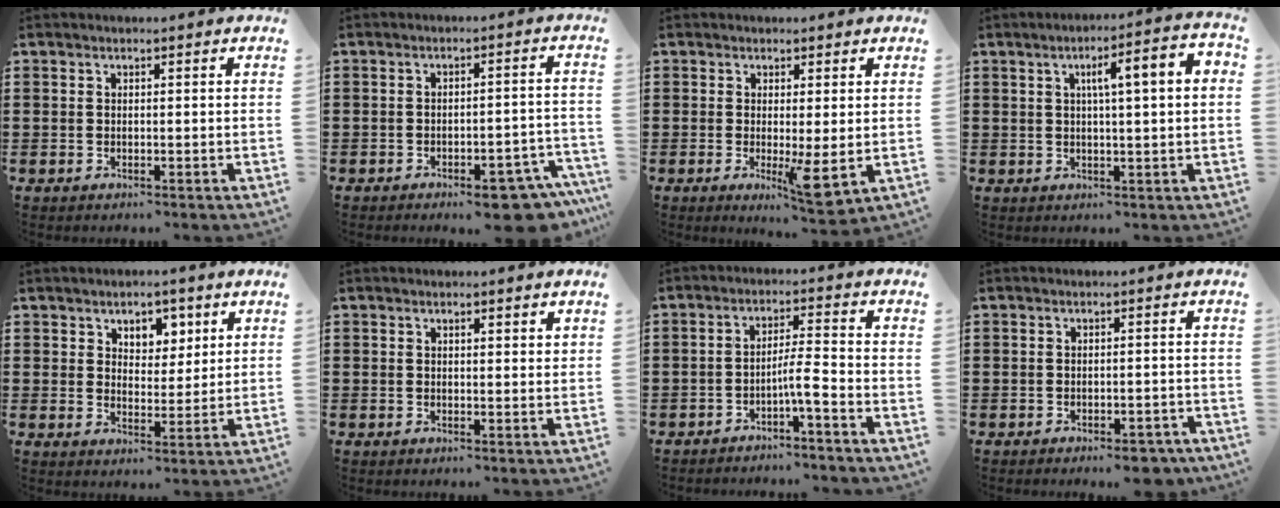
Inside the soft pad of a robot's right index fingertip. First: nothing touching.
{"total": 6.2, "force": [-4.9, 1.2, 3.6], "torque": [-0.051, 0.003, -0.083]}
{"total": 5.0, "force": [-0.3, 0.8, 4.9], "torque": [-0.080, -0.022, -0.003]}
{"total": 5.7, "force": [0.8, 0.7, 5.6], "torque": [-0.099, -0.003, 0.003]}
{"total": 4.2, "force": [2.7, 3.0, 1.2], "torque": [-0.032, 0.009, 0.046]}
{"total": 0.9, "force": [0.5, 0.3, 0.7], "torque": [-0.014, 0.003, 0.009]}
{"total": 4.6, "force": [-2.4, 0.0, 3.9], "torque": [-0.069, -0.002, -0.045]}
{"total": 2.9, "force": [-2.6, 0.4, 1.2], "torque": [-0.020, 0.002, -0.048]}